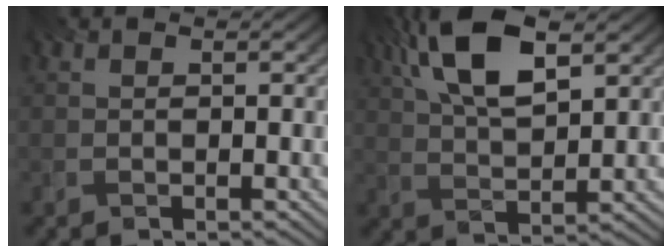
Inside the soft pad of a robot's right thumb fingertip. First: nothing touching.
{"total": 10.9, "force": [5.2, 3.9, 8.7], "torque": [-0.190, 0.019, 0.101]}